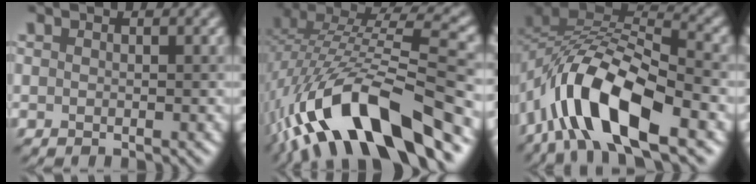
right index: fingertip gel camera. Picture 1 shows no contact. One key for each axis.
{"total": 14.0, "fx": -7.0, "fy": 4.7, "fz": 11.2, "tx": -0.213, "ty": 0.016, "tz": -0.117}
{"total": 11.5, "fx": -5.8, "fy": 4.7, "fz": 8.8, "tx": -0.158, "ty": 0.016, "tz": -0.119}